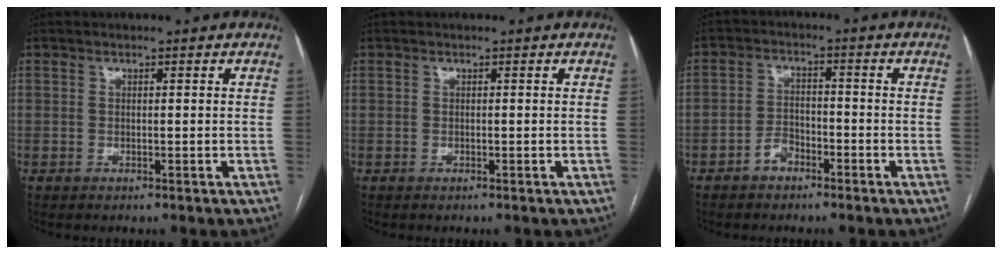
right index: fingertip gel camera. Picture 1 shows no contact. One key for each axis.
{"total": 0.0}
{"total": 3.5, "fx": -2.3, "fy": 2.1, "fz": 1.6, "tx": -0.026, "ty": 0.009, "tz": -0.039}